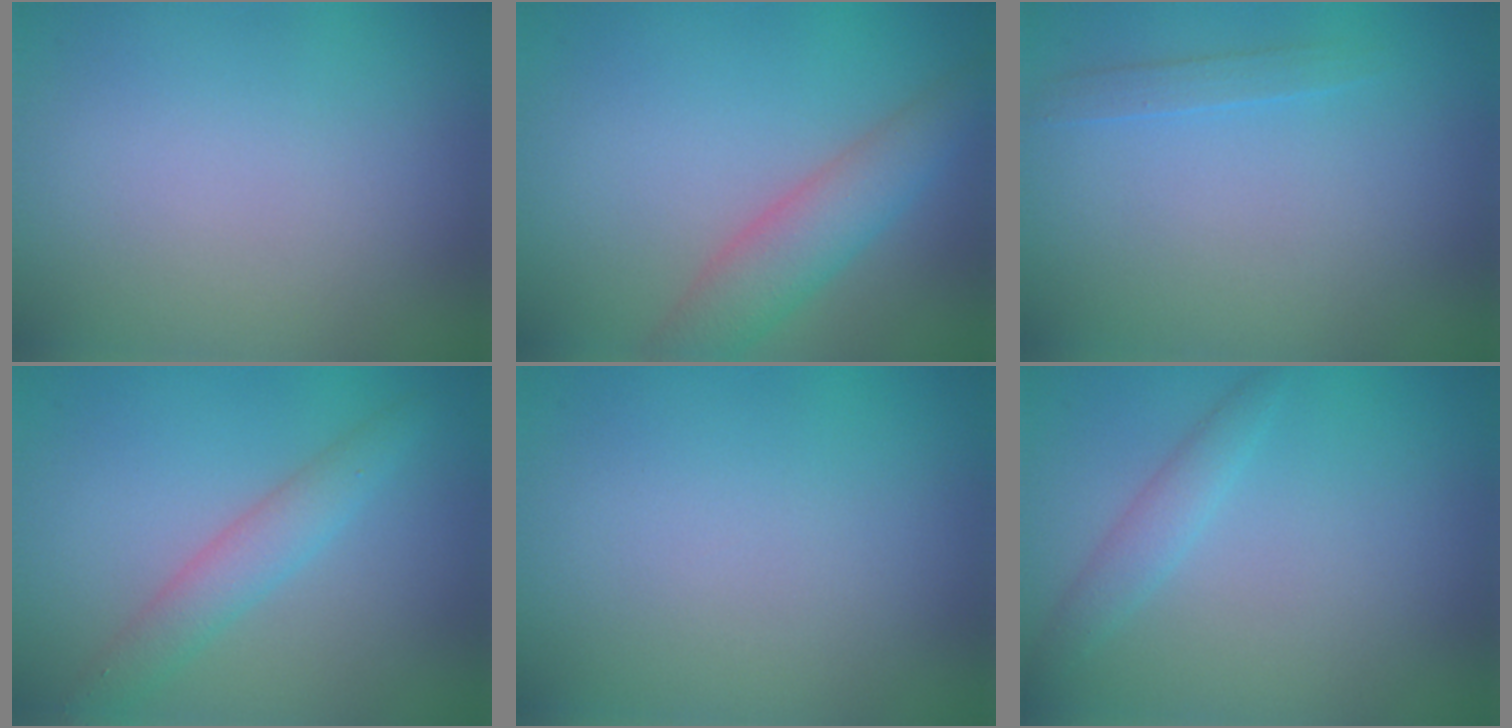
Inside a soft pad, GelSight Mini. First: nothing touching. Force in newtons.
{"total": 4.1, "press": 4.1, "slide": 0.2}
{"total": 1.0, "press": 1.0, "slide": 0.1}
{"total": 2.9, "press": 2.9, "slide": 0.1}
{"total": 0.0}
{"total": 1.7, "press": 1.7, "slide": 0.0}